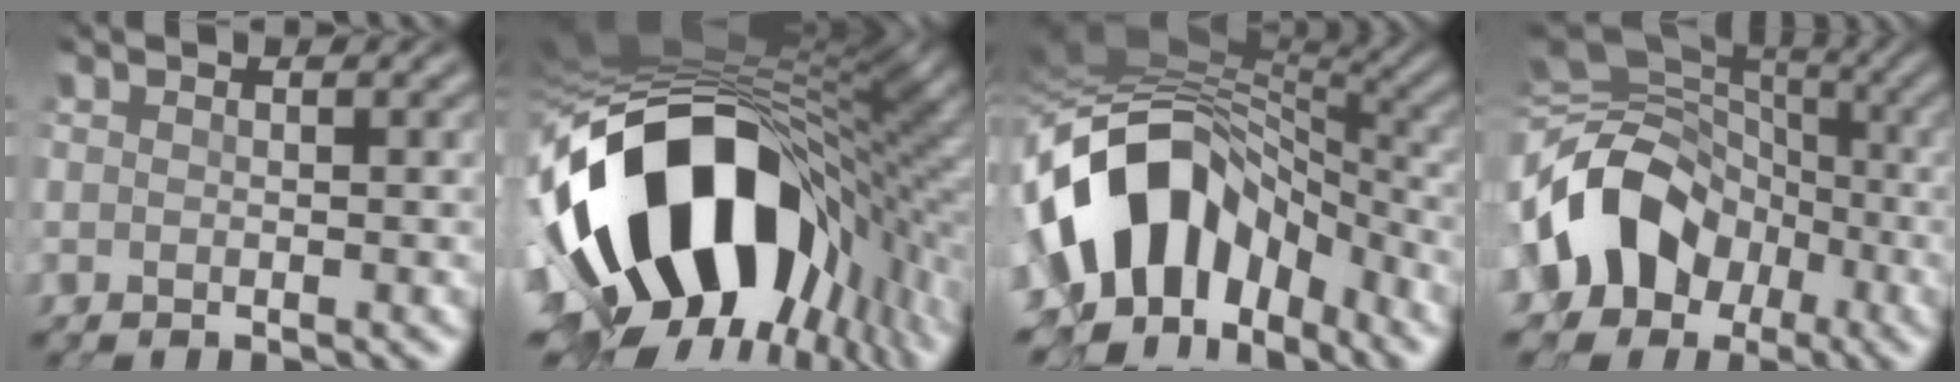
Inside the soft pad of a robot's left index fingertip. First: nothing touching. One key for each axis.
{"total": 18.9, "fx": -5.7, "fy": 11.3, "fz": 14.1, "tx": -0.253, "ty": -0.026, "tz": -0.082}
{"total": 13.7, "fx": -3.7, "fy": 9.3, "fz": 9.3, "tx": -0.163, "ty": 0.000, "tz": -0.071}
{"total": 11.5, "fx": -3.0, "fy": 9.1, "fz": 6.3, "tx": -0.136, "ty": -0.005, "tz": -0.061}